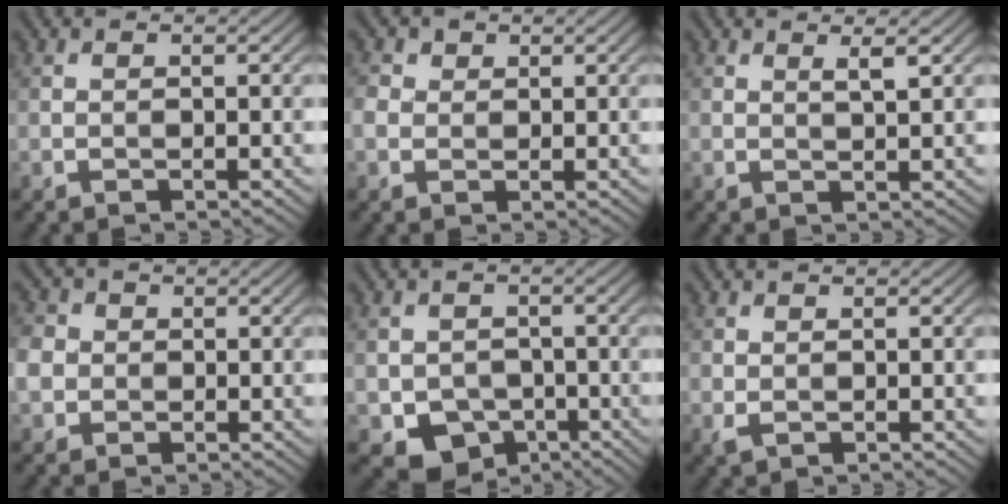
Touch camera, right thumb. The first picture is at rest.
{"total": 2.2, "force": [0.5, 1.9, 0.9], "torque": [-0.028, 0.005, 0.004]}
{"total": 1.5, "force": [1.0, 0.0, 1.2], "torque": [-0.024, 0.000, 0.016]}
{"total": 3.8, "force": [-0.3, 3.5, 1.5], "torque": [-0.047, 0.004, -0.013]}
{"total": 5.4, "force": [-2.2, 4.5, 2.1], "torque": [-0.044, -0.018, -0.041]}
{"total": 1.2, "force": [0.0, 0.8, 0.8], "torque": [-0.024, -0.003, 0.003]}